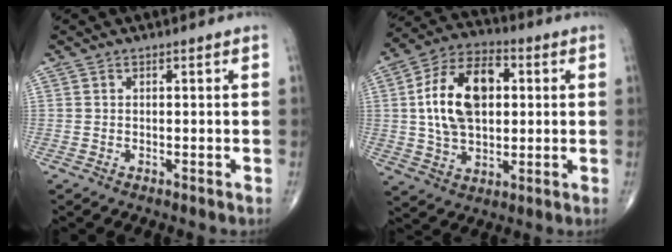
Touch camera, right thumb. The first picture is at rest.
{"total": 16.9, "force": [2.4, 10.4, 13.1], "torque": [-0.213, 0.014, 0.038]}